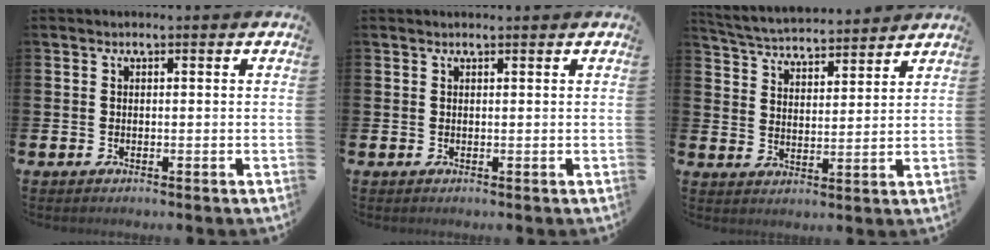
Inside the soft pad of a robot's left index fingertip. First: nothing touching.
{"total": 0.5, "force": [0.5, 0.0, 0.0], "torque": [0.011, -0.006, 0.008]}
{"total": 4.8, "force": [4.8, 0.5, 0.3], "torque": [-0.032, -0.033, 0.083]}